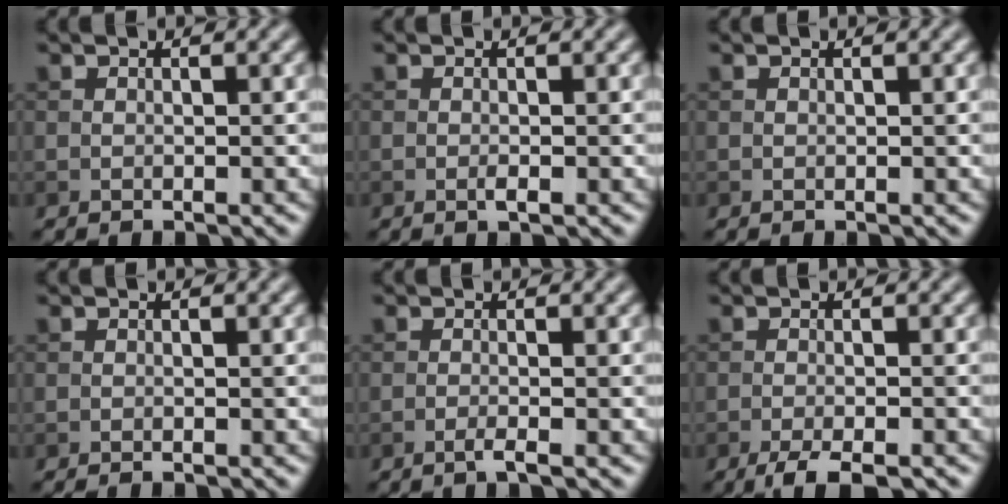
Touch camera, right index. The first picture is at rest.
{"total": 0.8, "force": [-0.3, 0.1, 0.7], "torque": [-0.014, -0.002, -0.006]}
{"total": 0.0}
{"total": 0.8, "force": [-0.6, 0.1, 0.4], "torque": [-0.001, 0.002, -0.011]}
{"total": 1.4, "force": [-0.7, 0.2, 1.2], "torque": [-0.017, 0.003, -0.019]}
{"total": 3.4, "force": [-2.4, 0.6, 2.3], "torque": [-0.040, -0.001, -0.046]}